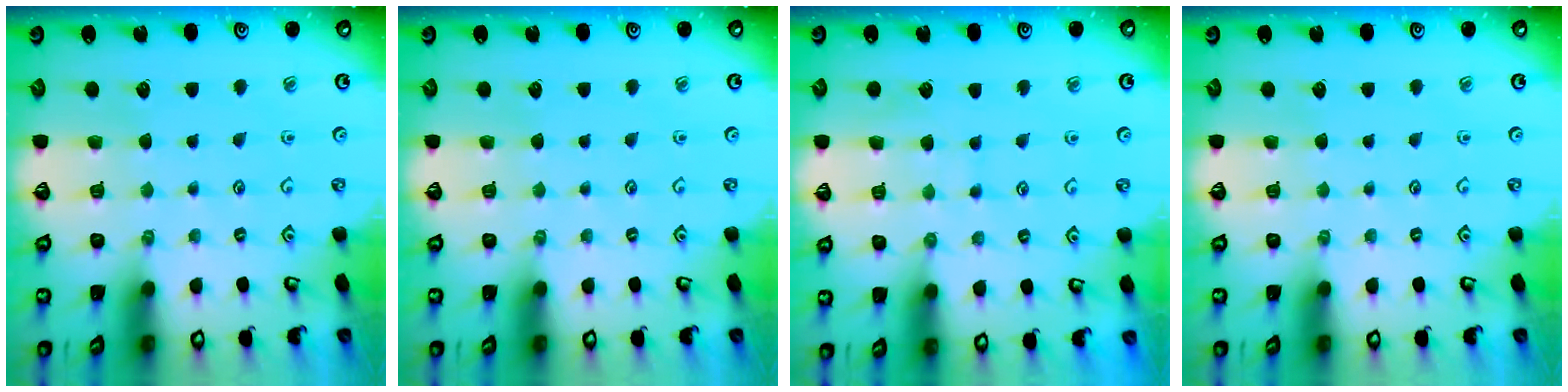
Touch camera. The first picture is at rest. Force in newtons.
{"total": 0.0}
{"total": 6.6, "press": 6.6, "slide": 0.4}
{"total": 0.0}